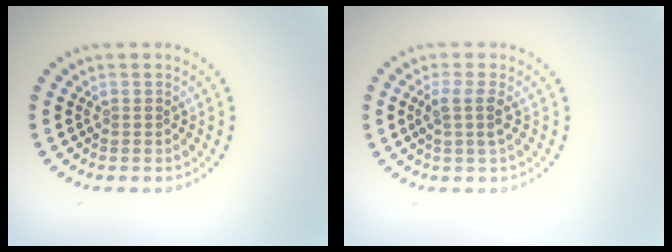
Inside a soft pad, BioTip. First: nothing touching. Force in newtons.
{"total": 2.0, "press": 1.5, "slide": 1.2}